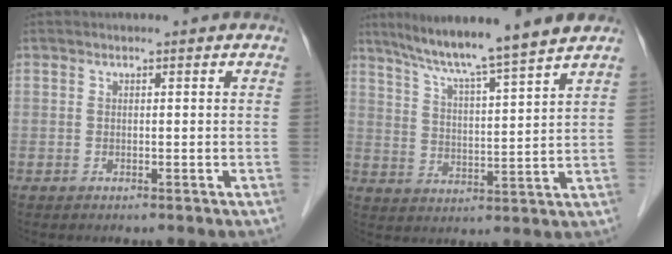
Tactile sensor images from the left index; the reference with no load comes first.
{"total": 12.1, "force": [10.4, -1.5, 6.0], "torque": [-0.100, 0.011, 0.165]}